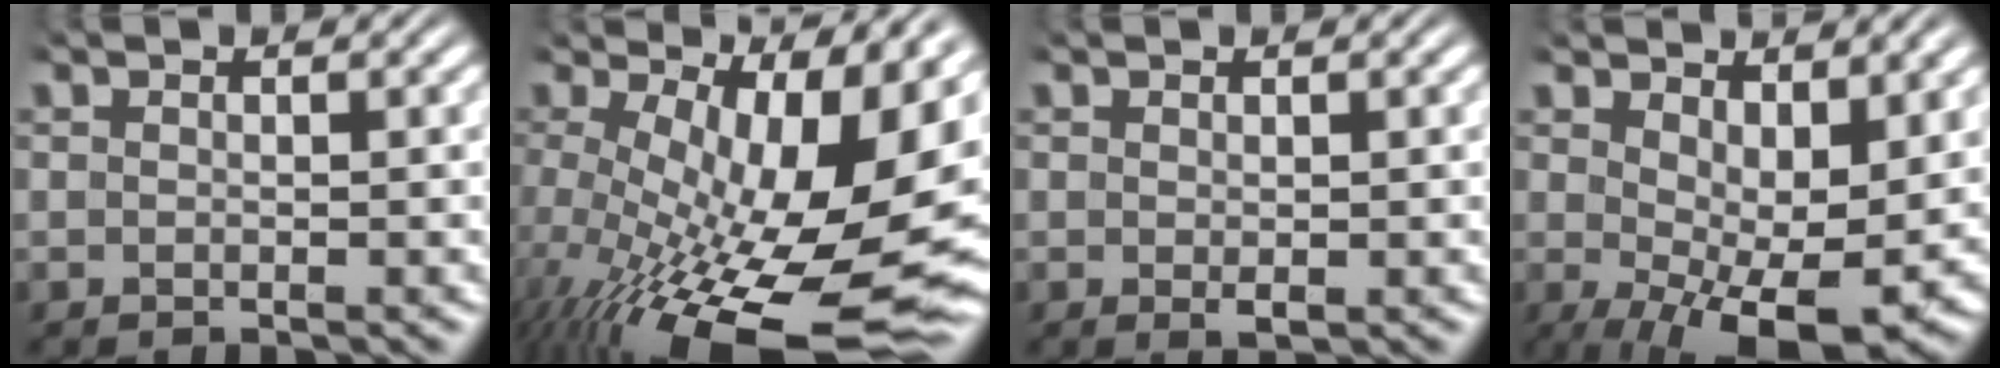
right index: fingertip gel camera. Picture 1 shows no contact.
{"total": 13.2, "force": [-3.4, 5.3, 11.6], "torque": [-0.184, -0.039, -0.026]}
{"total": 0.9, "force": [0.0, 0.6, 0.7], "torque": [-0.014, -0.004, 0.002]}
{"total": 7.1, "force": [-2.3, 2.7, 6.2], "torque": [-0.088, -0.039, -0.015]}